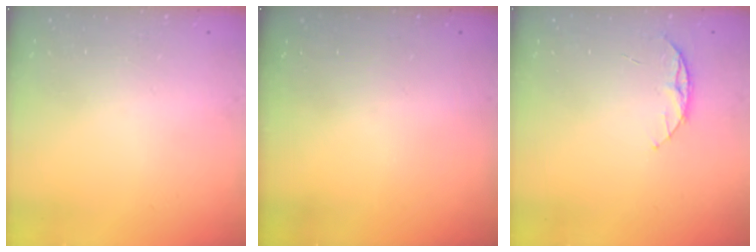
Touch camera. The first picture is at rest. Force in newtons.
{"total": 0.0}
{"total": 6.0, "press": 5.9, "slide": 0.6}